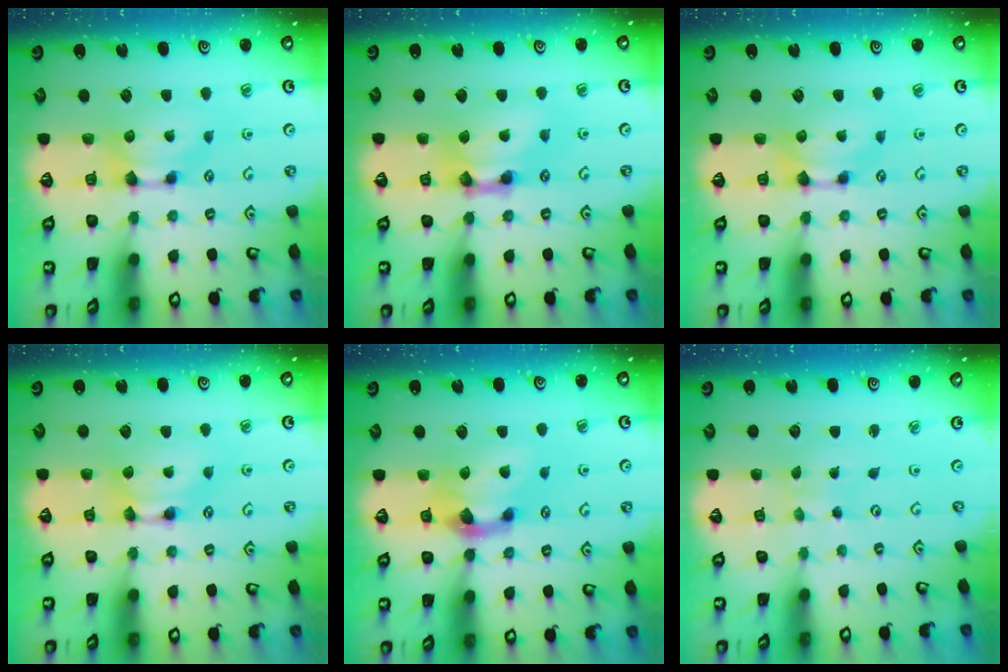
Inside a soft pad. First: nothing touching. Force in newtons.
{"total": 4.6, "press": 4.6, "slide": 0.4}
{"total": 0.0}
{"total": 1.7, "press": 1.7, "slide": 0.1}
{"total": 2.8, "press": 2.3, "slide": 1.7}
{"total": 5.4, "press": 5.4, "slide": 0.3}